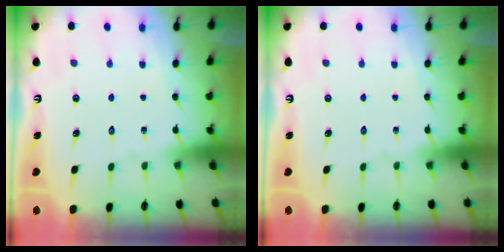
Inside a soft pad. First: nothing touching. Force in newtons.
{"total": 0.0}